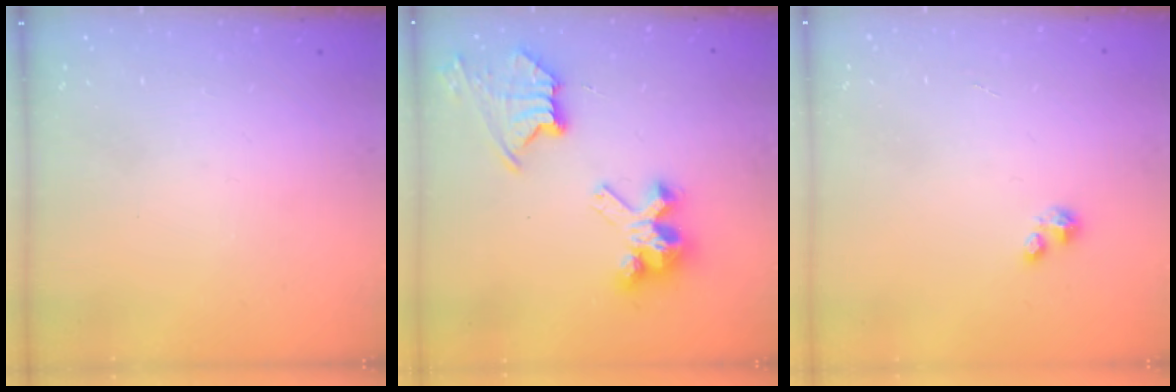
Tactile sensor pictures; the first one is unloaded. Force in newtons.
{"total": 9.8, "press": 9.8, "slide": 0.7}
{"total": 0.9, "press": 0.9, "slide": 0.3}